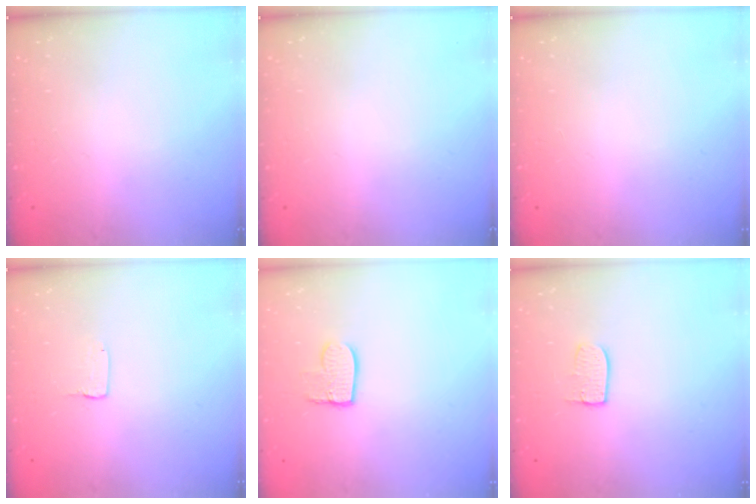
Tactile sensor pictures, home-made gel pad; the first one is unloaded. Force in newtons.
{"total": 0.0}
{"total": 0.0}
{"total": 1.0, "press": 1.0, "slide": 0.1}
{"total": 7.7, "press": 7.7, "slide": 0.5}
{"total": 5.4, "press": 5.4, "slide": 0.3}